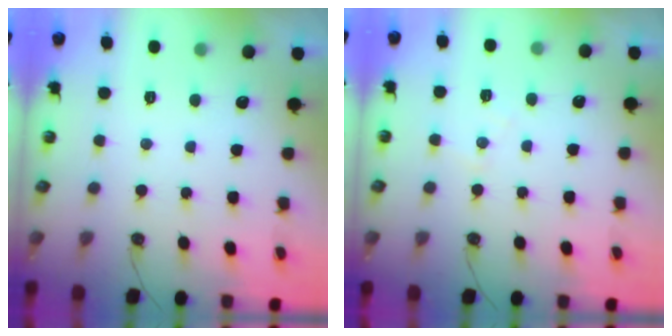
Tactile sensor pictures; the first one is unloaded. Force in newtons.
{"total": 5.9, "press": 5.9, "slide": 0.8}